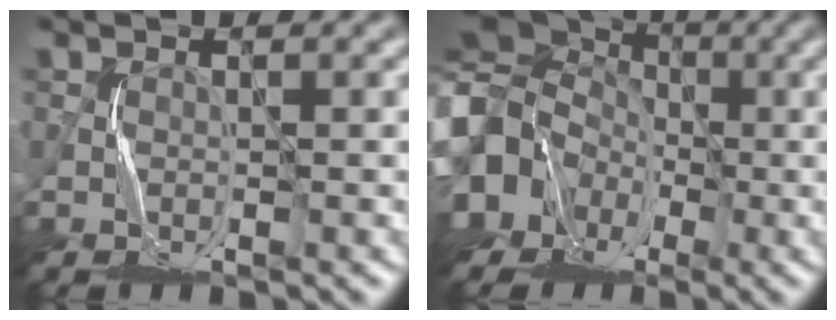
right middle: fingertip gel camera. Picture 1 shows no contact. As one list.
[{"total": 18.8, "force": [-3.2, 16.6, 8.2], "torque": [-0.202, -0.023, -0.097]}]